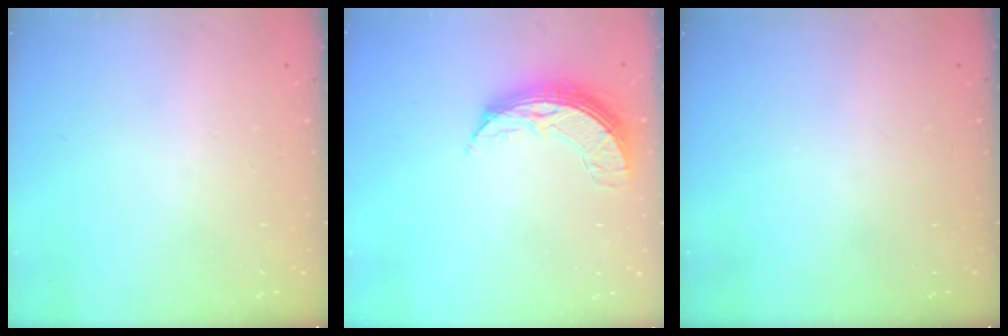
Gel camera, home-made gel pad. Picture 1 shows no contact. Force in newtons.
{"total": 8.0, "press": 8.0, "slide": 0.7}
{"total": 0.0}